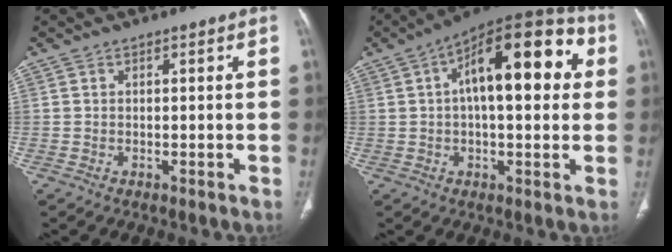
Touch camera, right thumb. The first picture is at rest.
{"total": 20.1, "force": [4.2, 8.8, 17.6], "torque": [-0.227, 0.031, 0.050]}